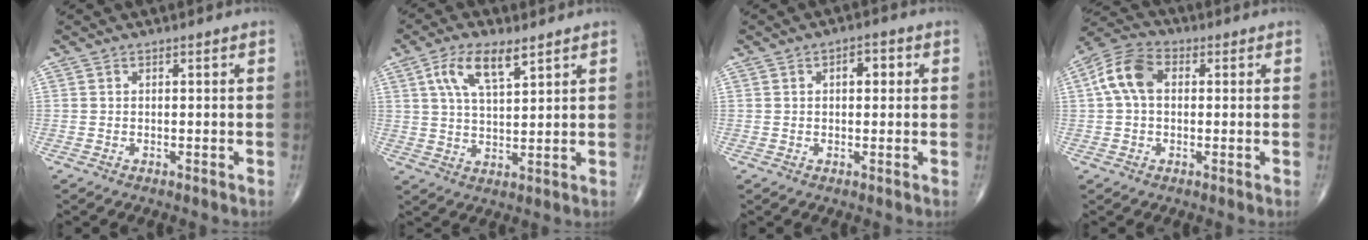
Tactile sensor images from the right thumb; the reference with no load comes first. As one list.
[{"total": 8.8, "force": [4.5, 3.3, 6.7], "torque": [-0.120, -0.014, 0.086]}, {"total": 3.4, "force": [0.8, 1.9, 2.7], "torque": [-0.029, 0.007, 0.007]}, {"total": 8.6, "force": [1.2, 5.7, 6.4], "torque": [-0.130, 0.028, 0.015]}]